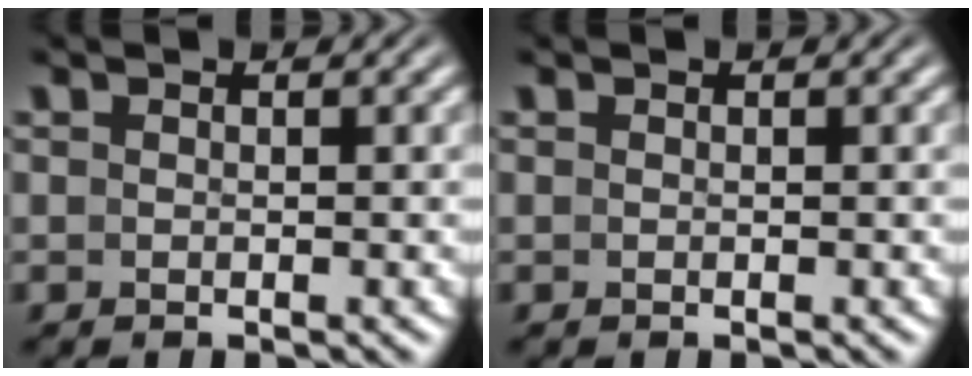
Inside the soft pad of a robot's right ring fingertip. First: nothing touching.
{"total": 0.0}